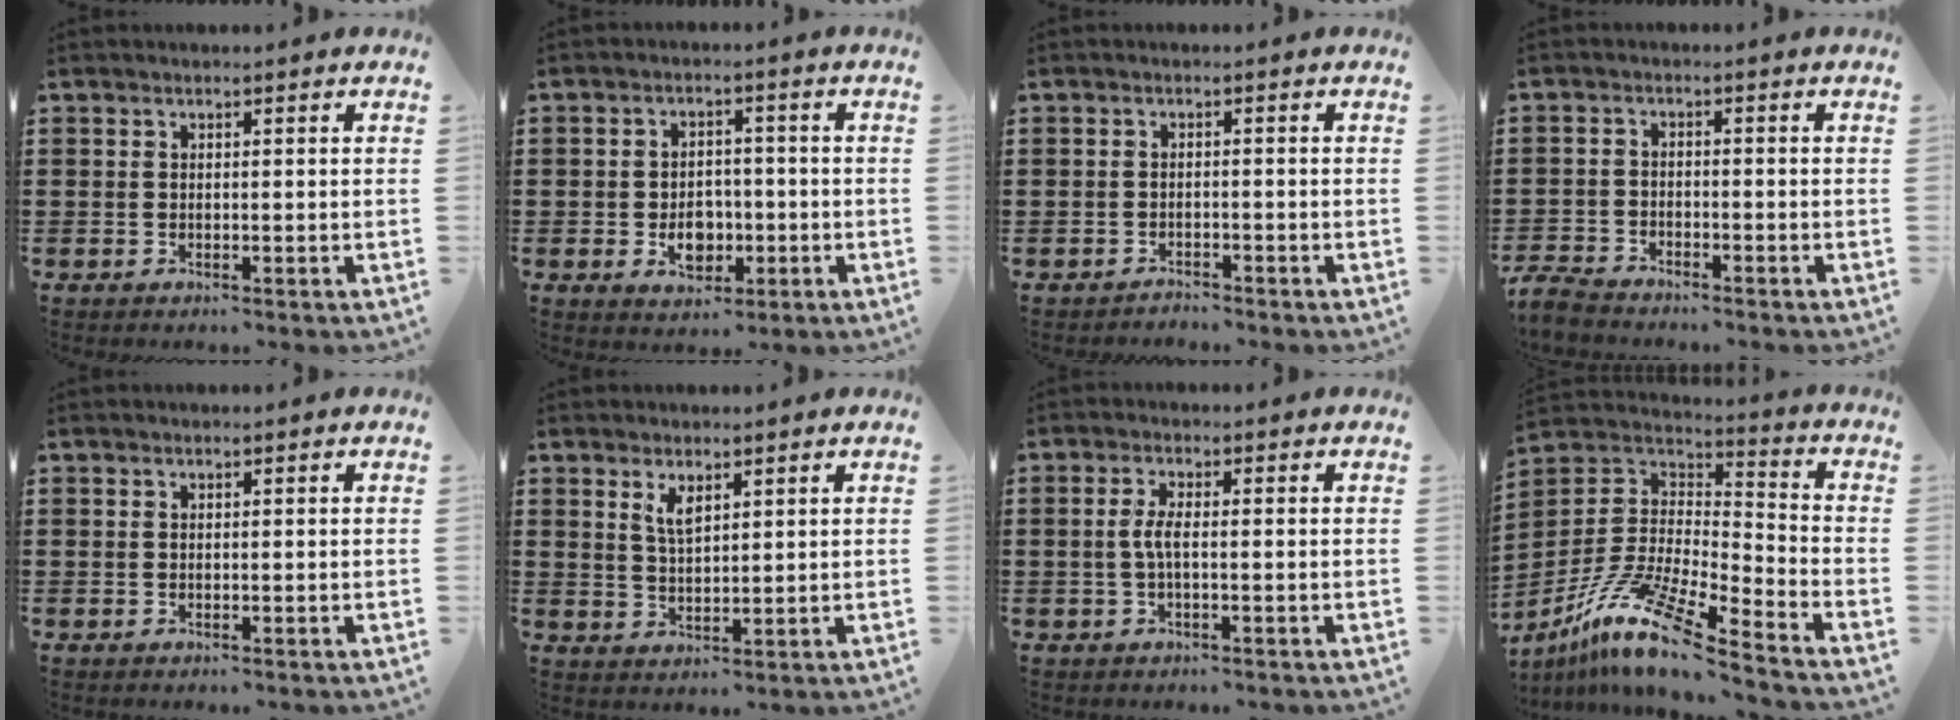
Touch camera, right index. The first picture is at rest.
{"total": 4.9, "force": [-1.2, 3.6, 3.2], "torque": [-0.045, 0.002, -0.025]}
{"total": 1.5, "force": [-1.5, 0.1, -0.3], "torque": [0.000, 0.003, -0.034]}
{"total": 3.1, "force": [-3.0, 0.5, 0.5], "torque": [-0.027, -0.003, -0.066]}
{"total": 0.0}
{"total": 3.0, "force": [1.9, 1.2, 2.1], "torque": [-0.045, 0.003, 0.033]}
{"total": 2.8, "force": [-0.5, 0.6, 2.7], "torque": [-0.065, -0.005, -0.015]}
{"total": 13.2, "force": [-10.1, 1.3, 8.5], "torque": [-0.184, 0.004, -0.202]}